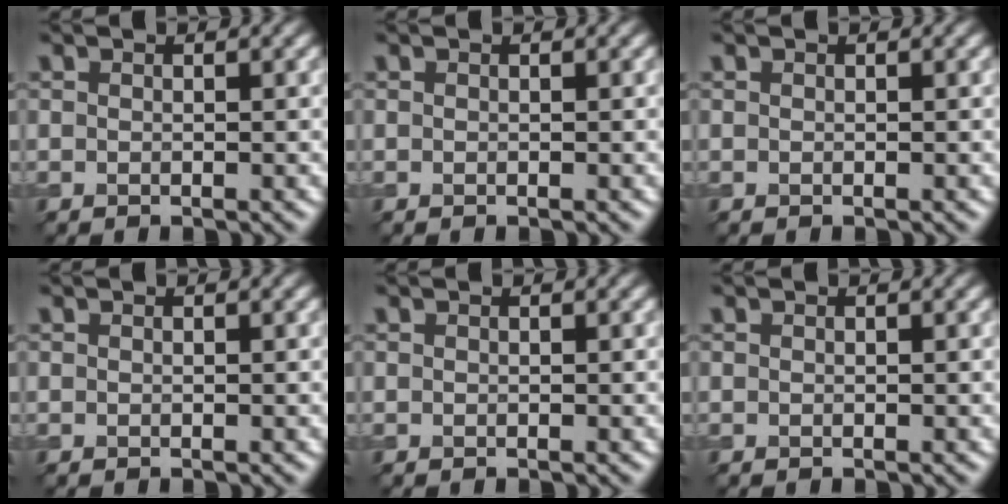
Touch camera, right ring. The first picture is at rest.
{"total": 0.0}
{"total": 0.0}
{"total": 0.0}
{"total": 0.0}
{"total": 0.0}